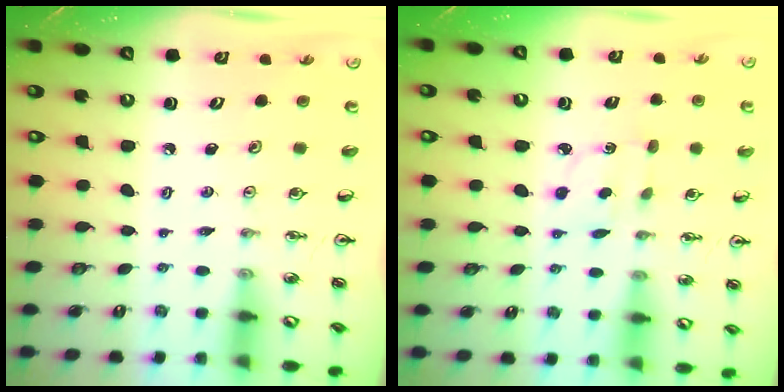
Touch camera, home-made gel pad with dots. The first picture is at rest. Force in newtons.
{"total": 2.6, "press": 2.5, "slide": 0.7}